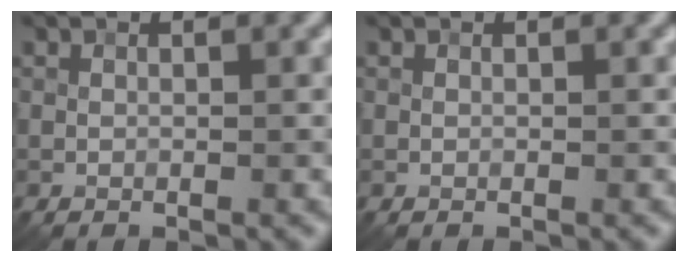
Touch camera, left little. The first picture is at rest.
{"total": 0.0}